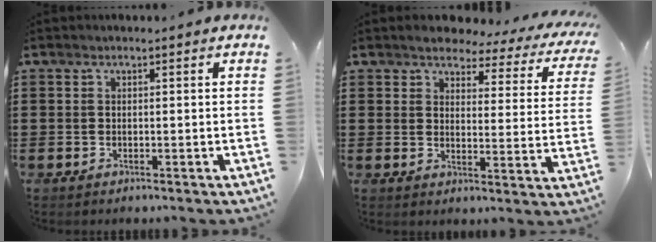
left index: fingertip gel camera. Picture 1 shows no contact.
{"total": 3.7, "force": [3.5, 0.6, 1.0], "torque": [-0.033, -0.025, 0.053]}